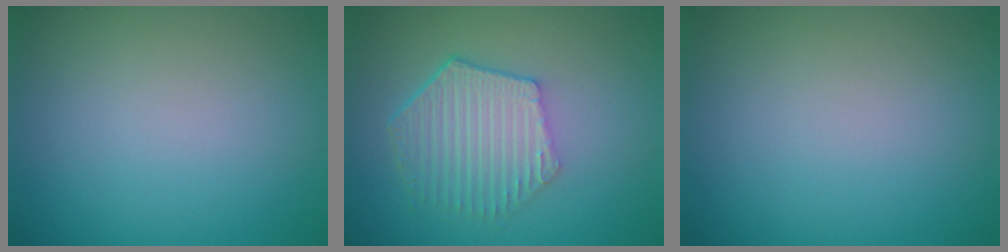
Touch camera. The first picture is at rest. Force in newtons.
{"total": 5.5, "press": 4.2, "slide": 3.6}
{"total": 0.0}